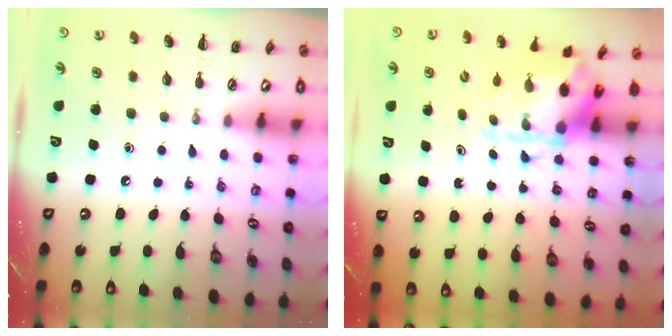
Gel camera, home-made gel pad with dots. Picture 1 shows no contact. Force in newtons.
{"total": 4.4, "press": 4.2, "slide": 1.1}